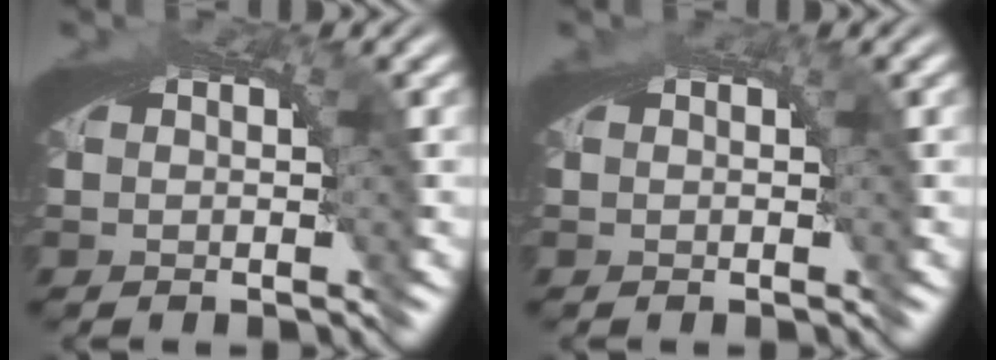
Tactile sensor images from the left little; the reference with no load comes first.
{"total": 1.0, "force": [-0.3, -0.1, -0.9], "torque": [0.009, -0.006, -0.003]}